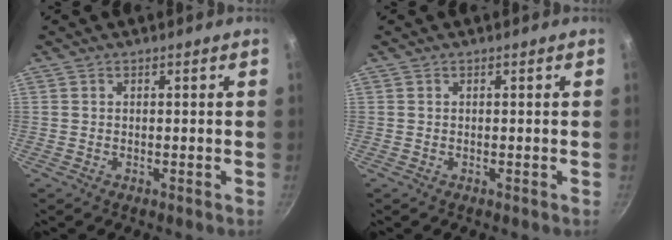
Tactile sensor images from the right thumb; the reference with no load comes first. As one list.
[{"total": 0.0}]